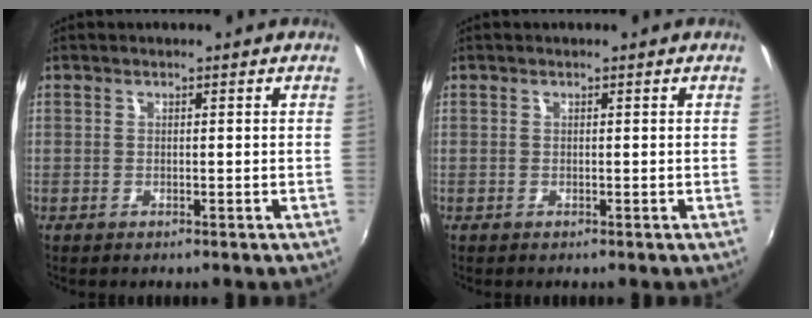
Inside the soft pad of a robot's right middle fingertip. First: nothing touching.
{"total": 0.0}